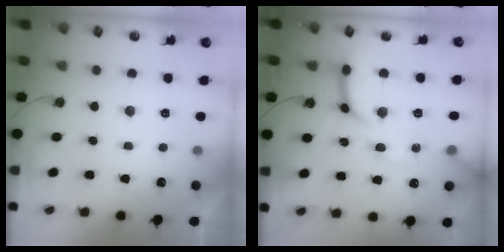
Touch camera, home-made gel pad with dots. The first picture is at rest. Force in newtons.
{"total": 13.3, "press": 13.2, "slide": 1.5}